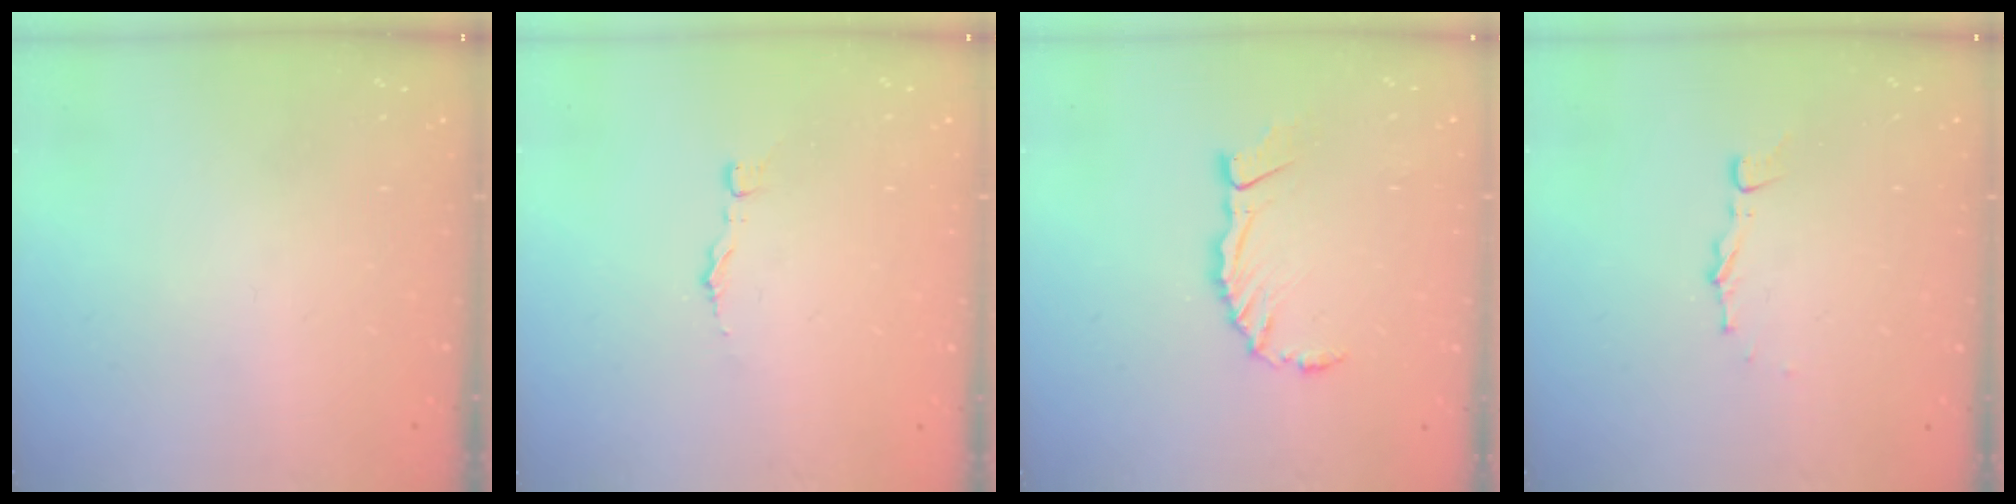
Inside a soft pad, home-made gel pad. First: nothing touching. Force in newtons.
{"total": 2.9, "press": 2.9, "slide": 0.1}
{"total": 5.2, "press": 5.2, "slide": 0.2}
{"total": 3.2, "press": 3.2, "slide": 0.4}